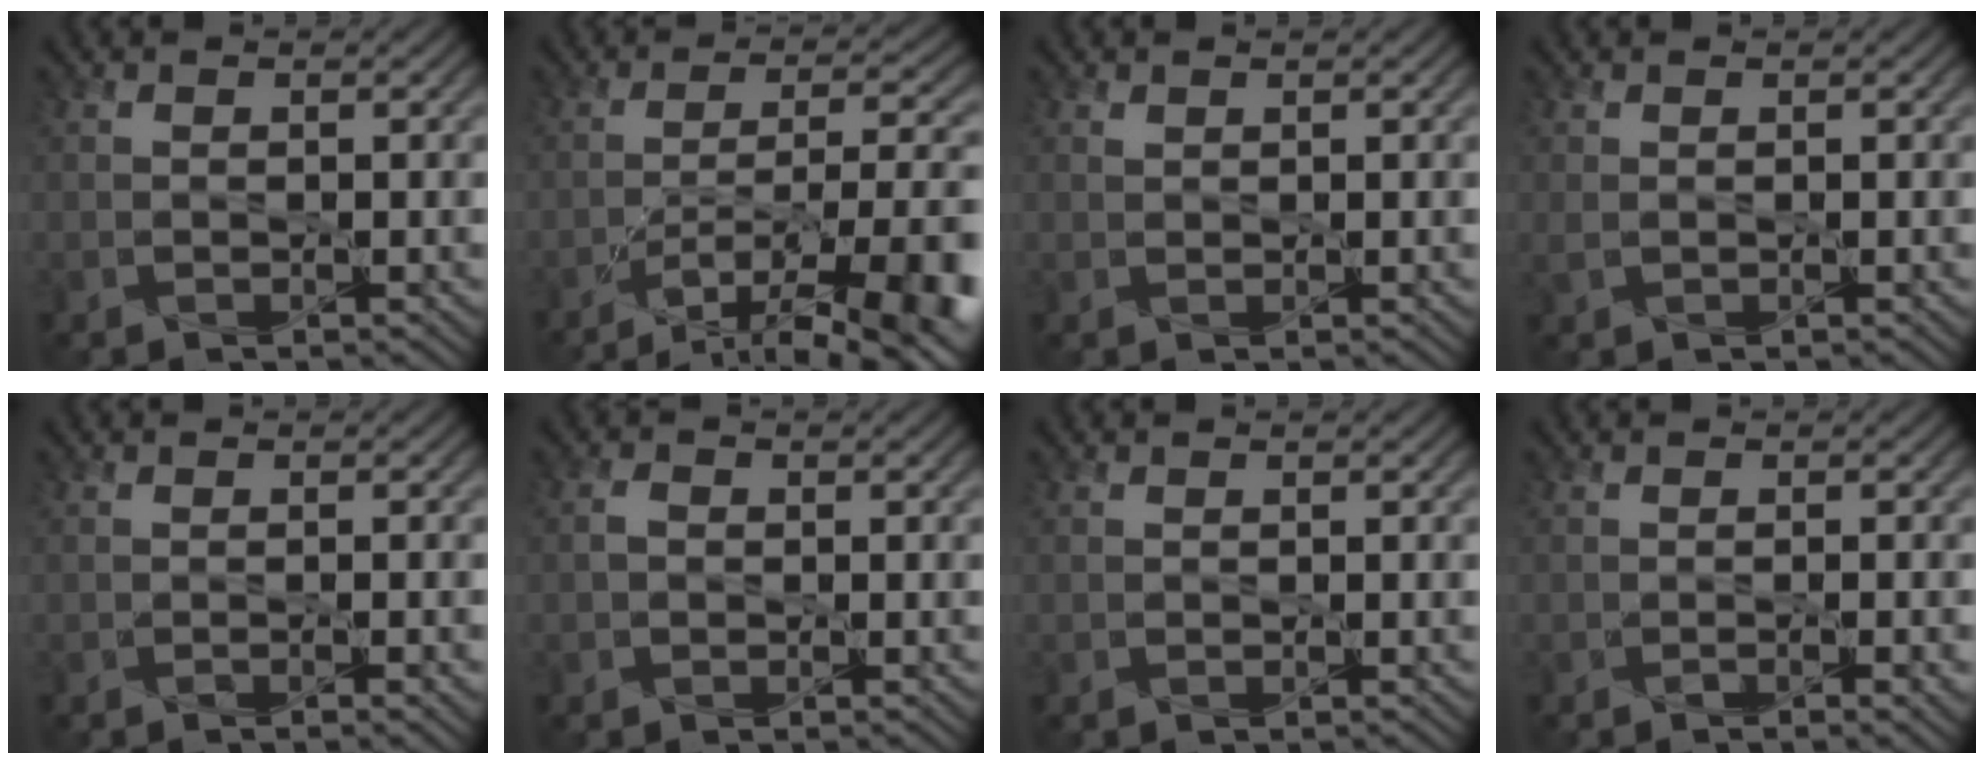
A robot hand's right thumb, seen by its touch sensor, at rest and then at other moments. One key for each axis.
{"total": 13.5, "fx": -8.4, "fy": 3.9, "fz": 9.9, "tx": -0.158, "ty": -0.007, "tz": -0.120}
{"total": 0.5, "fx": 0.4, "fy": 0.3, "fz": 0.1, "tx": -0.005, "ty": -0.001, "tz": 0.010}
{"total": 1.2, "fx": 0.0, "fy": 0.8, "fz": 0.9, "tx": -0.030, "ty": -0.001, "tz": 0.003}
{"total": 1.5, "fx": -0.7, "fy": 0.2, "fz": 1.3, "tx": -0.019, "ty": -0.001, "tz": -0.011}
{"total": 1.0, "fx": -0.2, "fy": 0.9, "fz": 0.5, "tx": -0.013, "ty": 0.000, "tz": -0.007}
{"total": 0.0}
{"total": 1.8, "fx": -0.8, "fy": 0.3, "fz": 1.6, "tx": -0.025, "ty": -0.003, "tz": -0.011}